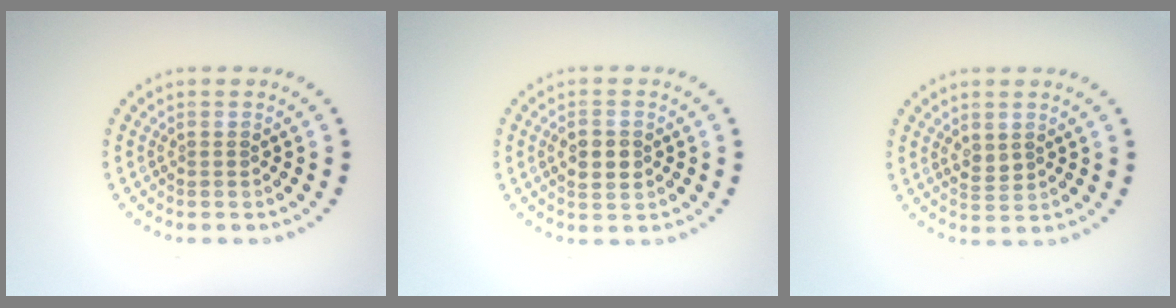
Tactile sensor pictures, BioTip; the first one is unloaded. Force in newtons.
{"total": 2.5, "press": 2.5, "slide": 0.2}
{"total": 1.5, "press": 1.4, "slide": 0.3}